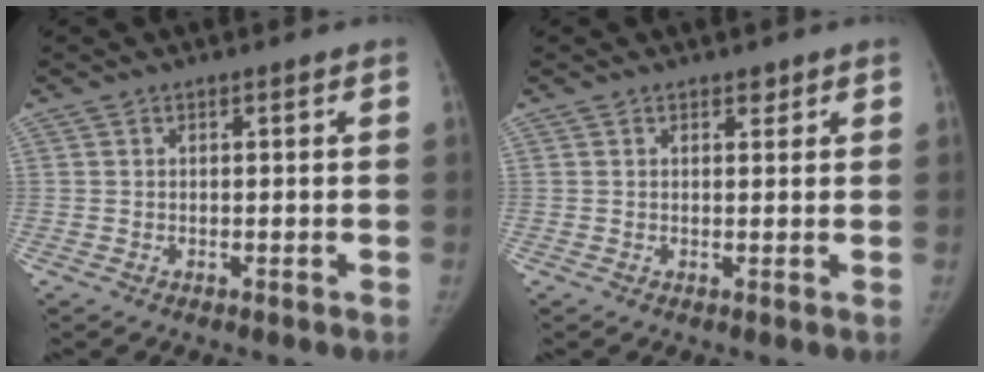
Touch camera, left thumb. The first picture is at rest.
{"total": 1.0, "force": [0.7, 0.7, 0.3], "torque": [0.007, -0.005, 0.008]}